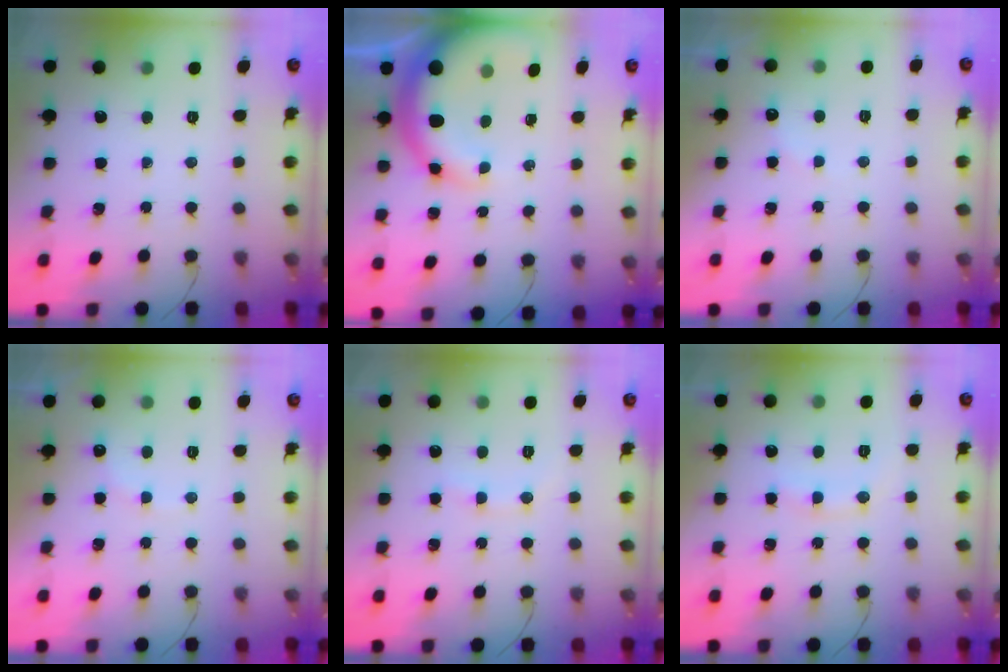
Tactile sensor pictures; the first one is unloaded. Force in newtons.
{"total": 12.2, "press": 11.9, "slide": 2.5}
{"total": 6.4, "press": 6.3, "slide": 1.2}
{"total": 8.1, "press": 8.0, "slide": 1.0}
{"total": 4.4, "press": 4.2, "slide": 1.2}
{"total": 7.4, "press": 7.3, "slide": 0.9}